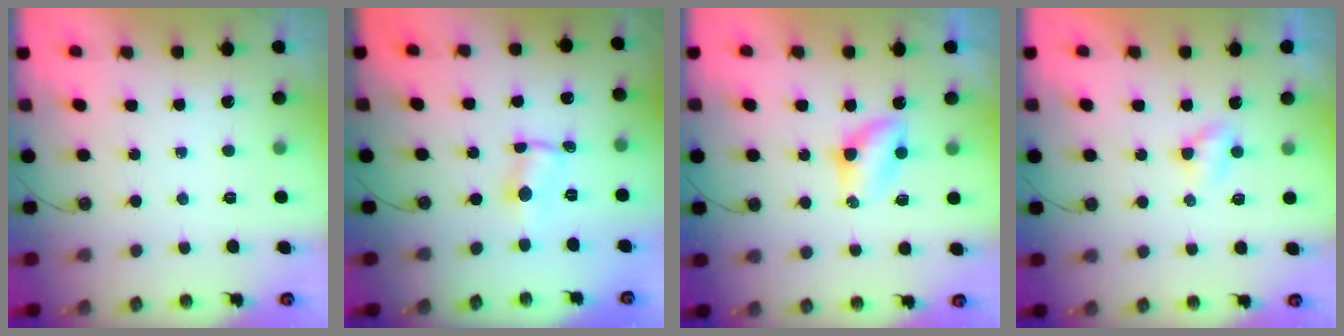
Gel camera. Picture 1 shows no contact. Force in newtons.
{"total": 1.0, "press": 0.6, "slide": 0.8}
{"total": 4.3, "press": 4.3, "slide": 0.5}
{"total": 2.8, "press": 2.8, "slide": 0.3}